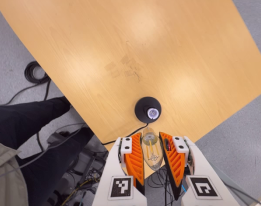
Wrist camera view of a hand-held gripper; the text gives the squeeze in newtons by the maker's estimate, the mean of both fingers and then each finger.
{"total": 20.6, "left": 21.8, "right": 19.5}